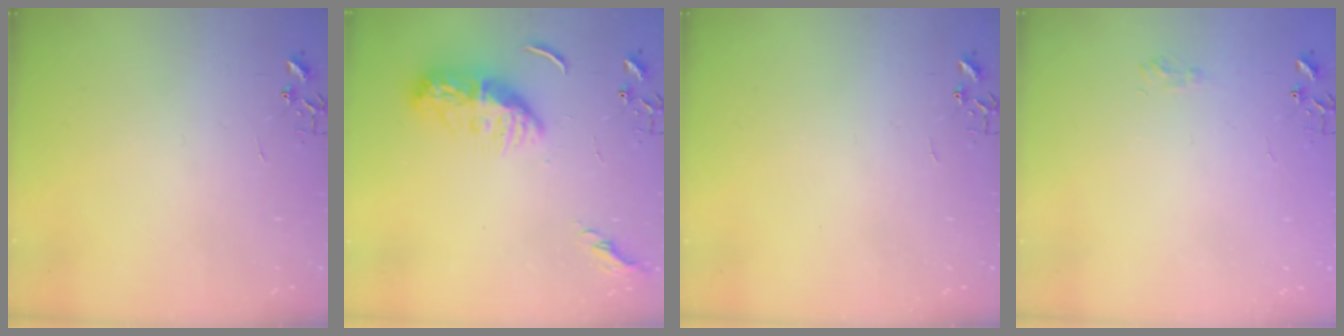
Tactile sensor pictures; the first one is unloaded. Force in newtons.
{"total": 11.4, "press": 11.3, "slide": 0.9}
{"total": 0.0}
{"total": 6.1, "press": 6.1, "slide": 0.8}